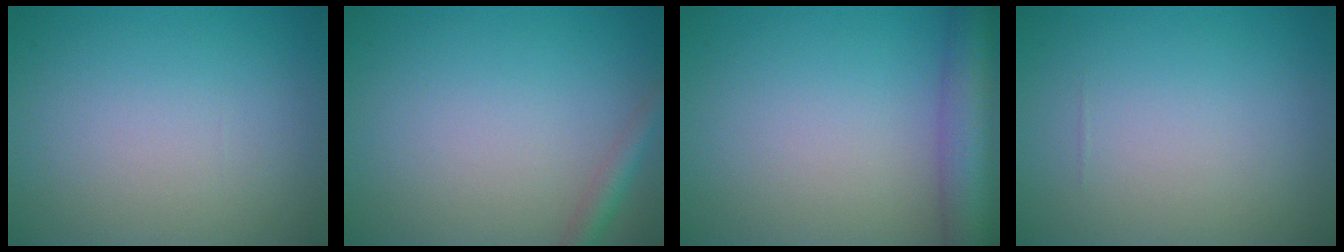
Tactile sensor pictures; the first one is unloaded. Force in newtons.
{"total": 1.8, "press": 1.8, "slide": 0.1}
{"total": 6.9, "press": 6.9, "slide": 0.2}
{"total": 0.0}